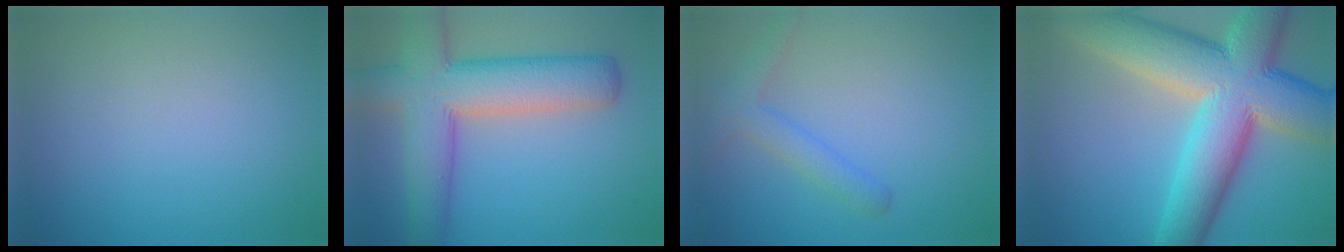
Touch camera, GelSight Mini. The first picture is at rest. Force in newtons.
{"total": 9.4, "press": 9.4, "slide": 0.4}
{"total": 2.3, "press": 2.3, "slide": 0.1}
{"total": 14.3, "press": 14.3, "slide": 0.8}